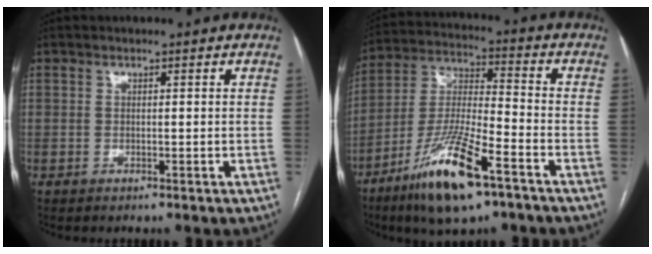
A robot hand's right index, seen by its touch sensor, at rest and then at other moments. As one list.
[{"total": 15.3, "force": [-9.0, 2.7, 12.1], "torque": [-0.247, -0.025, -0.161]}]